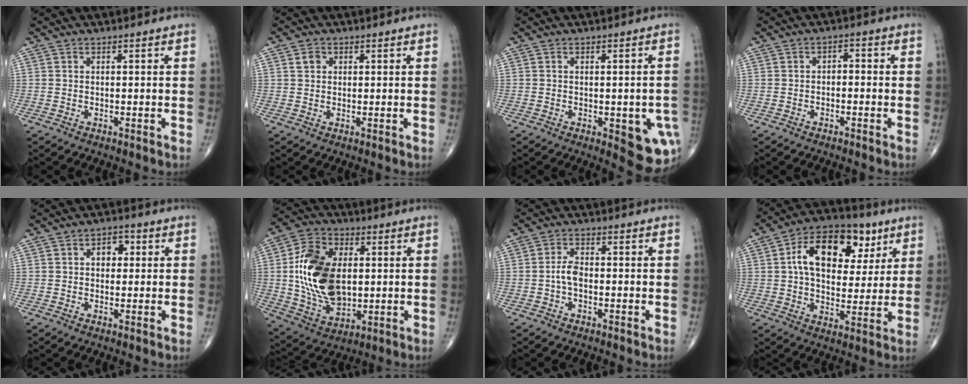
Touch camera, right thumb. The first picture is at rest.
{"total": 1.9, "force": [0.7, 1.6, 0.8], "torque": [-0.008, 0.001, 0.011]}
{"total": 9.6, "force": [-2.7, 3.8, 8.4], "torque": [-0.075, -0.005, -0.024]}
{"total": 1.8, "force": [-0.7, 1.2, 1.2], "torque": [-0.007, 0.012, -0.019]}
{"total": 4.1, "force": [0.7, 2.9, 2.8], "torque": [-0.021, 0.010, 0.005]}
{"total": 18.9, "force": [1.4, 11.9, 14.6], "torque": [-0.252, -0.006, 0.034]}
{"total": 3.1, "force": [-0.7, 1.7, 2.5], "torque": [-0.048, 0.010, -0.018]}
{"total": 17.4, "force": [5.8, 10.7, 12.5], "torque": [-0.164, 0.005, 0.089]}